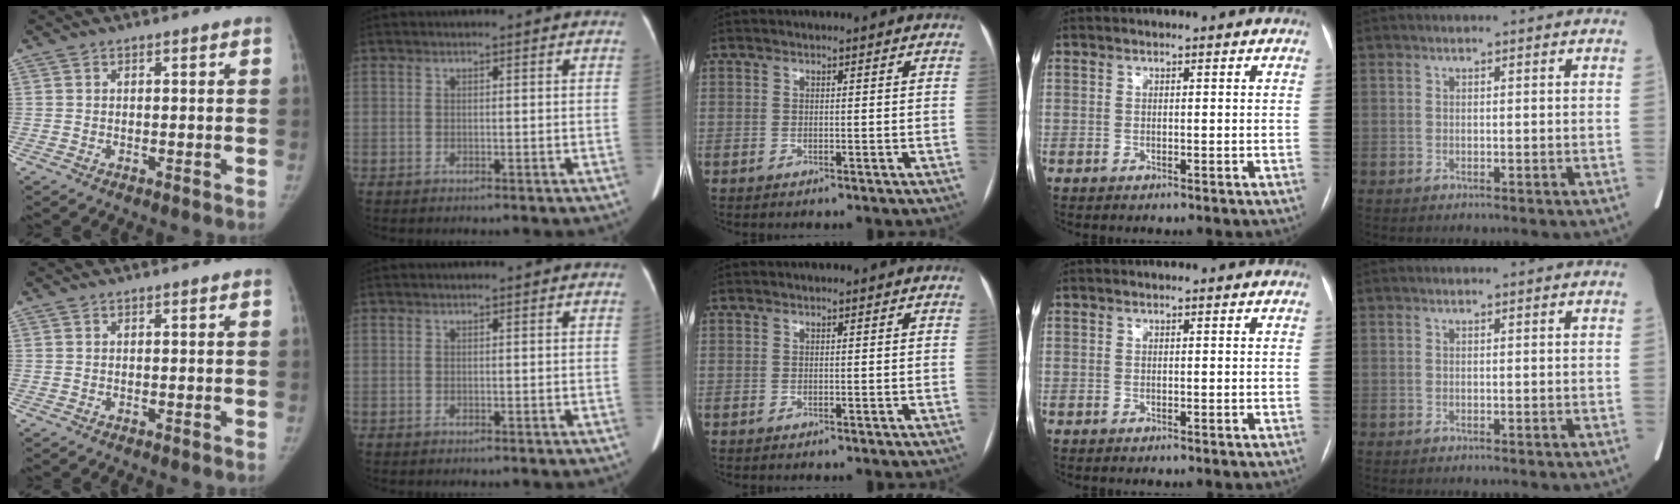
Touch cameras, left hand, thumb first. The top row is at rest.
{}